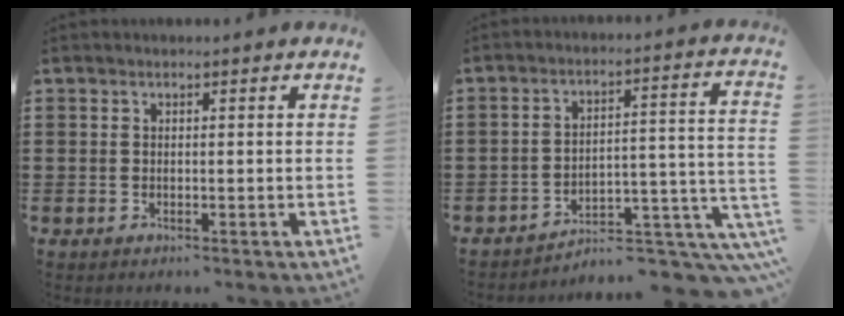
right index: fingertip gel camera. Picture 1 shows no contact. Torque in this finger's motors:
{"motor_torque": [0.03, 0.37, 0.08, -0.01]}